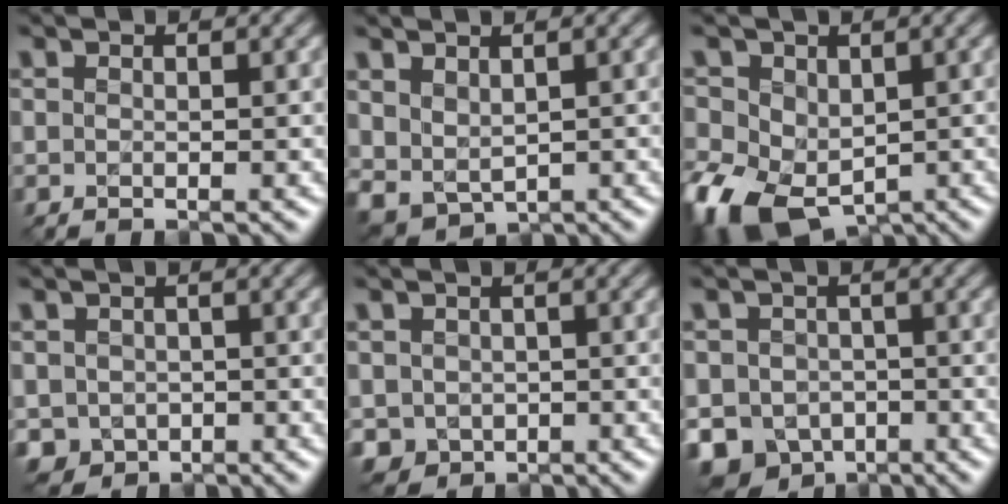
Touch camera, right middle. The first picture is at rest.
{"total": 3.0, "force": [1.3, 2.1, 1.7], "torque": [-0.039, -0.010, 0.031]}
{"total": 10.1, "force": [-2.9, 6.9, 6.8], "torque": [-0.155, -0.017, -0.059]}
{"total": 2.8, "force": [-0.8, 2.6, 0.9], "torque": [-0.018, -0.005, -0.016]}
{"total": 2.5, "force": [-0.4, 2.4, 0.8], "torque": [-0.016, -0.004, -0.007]}
{"total": 6.4, "force": [-2.8, 5.2, 2.4], "torque": [-0.031, -0.012, -0.048]}